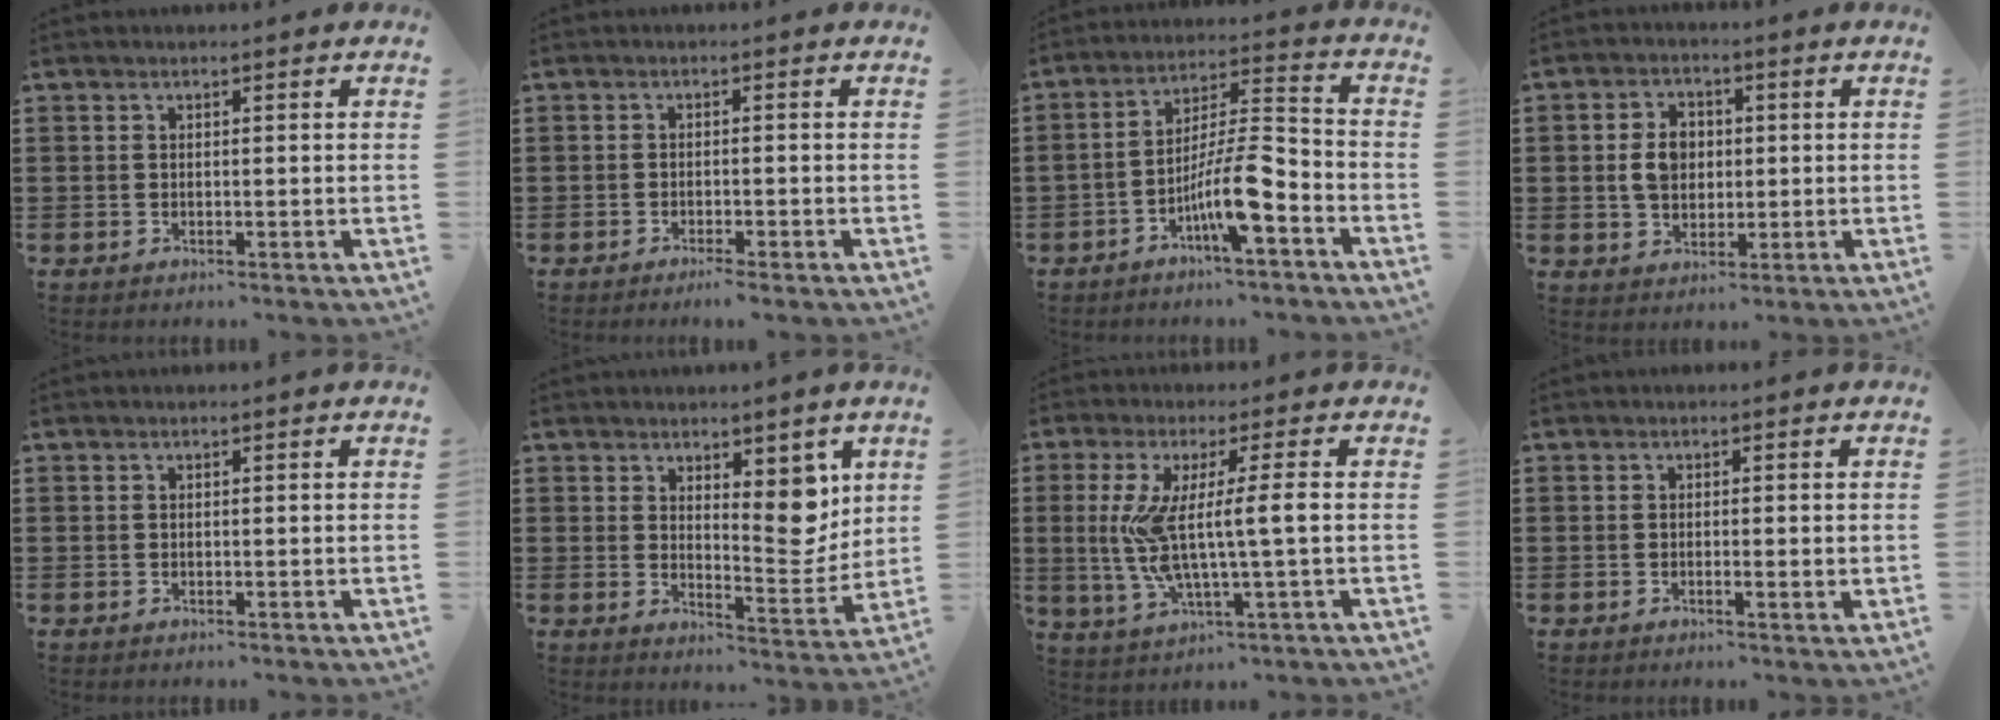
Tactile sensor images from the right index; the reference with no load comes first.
{"total": 1.4, "force": [-1.2, -0.1, 0.7], "torque": [-0.013, -0.002, -0.022]}
{"total": 10.0, "force": [-5.0, 1.9, 8.5], "torque": [-0.158, 0.002, -0.093]}
{"total": 5.1, "force": [0.4, 3.7, 3.5], "torque": [-0.085, 0.012, 0.002]}
{"total": 0.0}
{"total": 7.5, "force": [4.4, 3.7, 4.8], "torque": [-0.065, -0.025, 0.075]}
{"total": 9.2, "force": [0.4, 0.4, 9.2], "torque": [-0.197, -0.016, -0.004]}
{"total": 1.0, "force": [-0.2, 0.1, 0.9], "torque": [-0.016, -0.003, -0.003]}